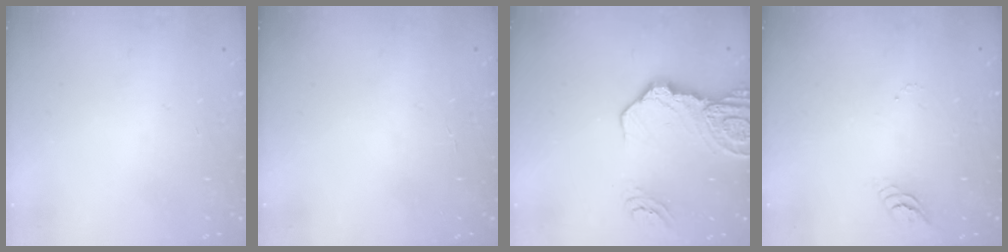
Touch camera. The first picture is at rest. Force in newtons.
{"total": 0.9, "press": 0.9, "slide": 0.1}
{"total": 16.1, "press": 16.0, "slide": 1.9}
{"total": 3.4, "press": 3.4, "slide": 0.4}